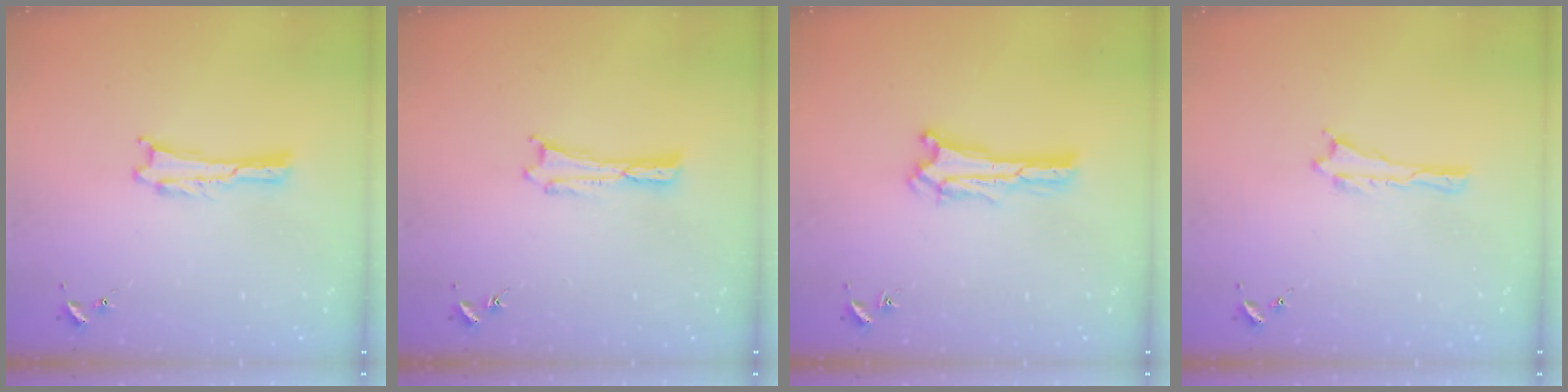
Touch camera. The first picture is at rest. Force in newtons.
{"total": 0.0}
{"total": 0.9, "press": 0.9, "slide": 0.2}
{"total": 0.0}